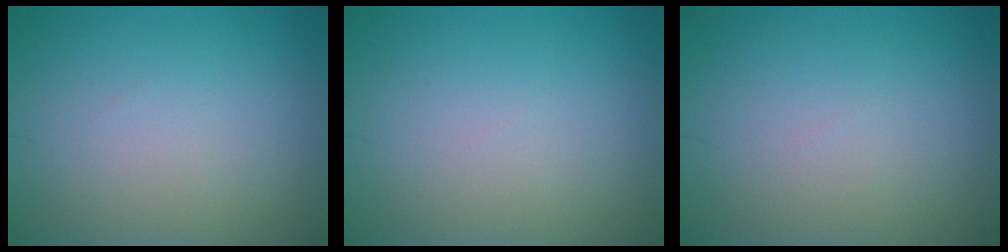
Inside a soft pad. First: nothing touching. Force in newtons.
{"total": 0.0}
{"total": 0.0}